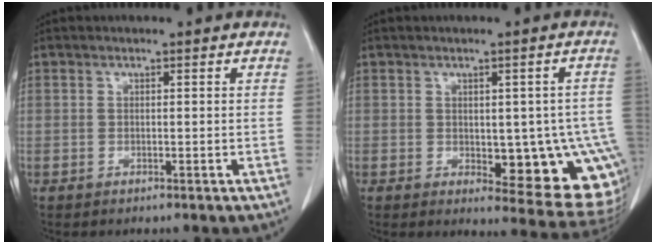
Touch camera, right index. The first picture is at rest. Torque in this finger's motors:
{"motor_torque": [1.12, -0.72, 0.48, 0.06]}